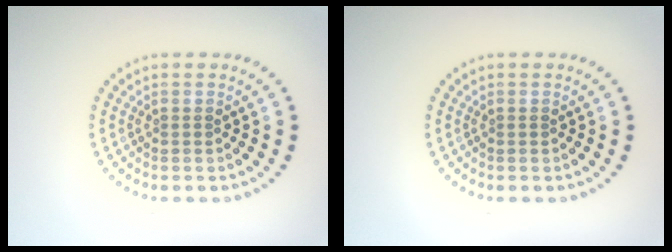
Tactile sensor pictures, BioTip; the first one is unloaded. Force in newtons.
{"total": 0.0}